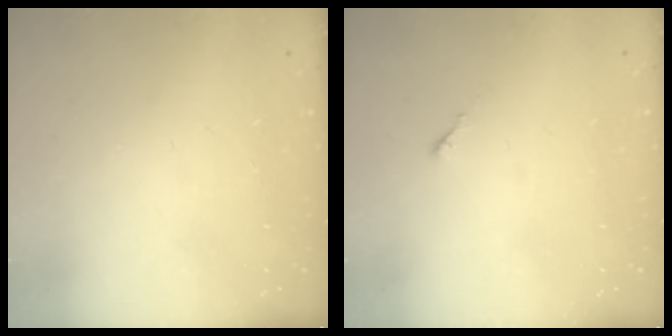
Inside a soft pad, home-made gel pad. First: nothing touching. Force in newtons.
{"total": 0.0}